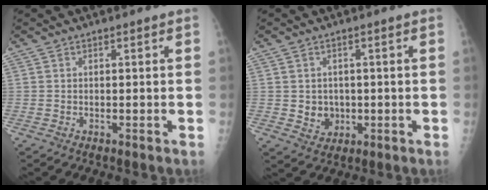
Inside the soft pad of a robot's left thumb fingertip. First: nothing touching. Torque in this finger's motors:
{"motor_torque": [-0.09, 0.05, 0.03, -0.02, 0.01]}